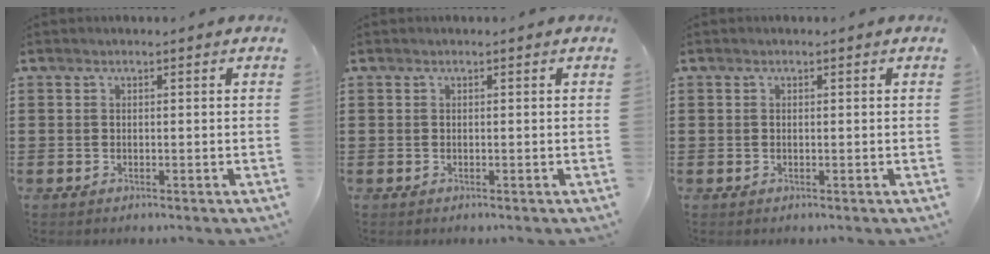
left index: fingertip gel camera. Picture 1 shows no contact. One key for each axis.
{"total": 0.0}
{"total": 0.0}